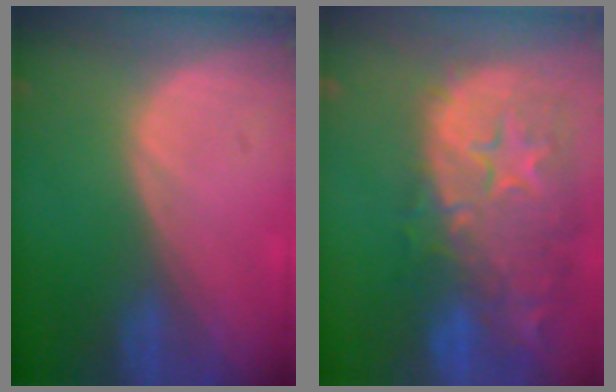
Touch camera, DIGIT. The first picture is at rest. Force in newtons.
{"total": 15.3, "press": 12.2, "slide": 9.2}